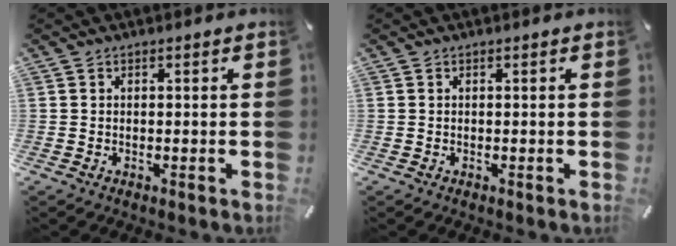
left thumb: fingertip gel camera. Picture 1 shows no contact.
{"total": 0.0}